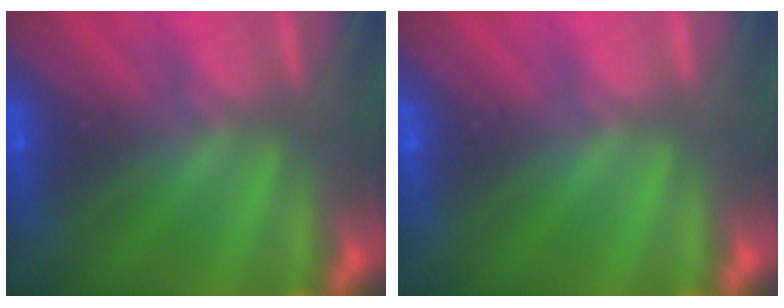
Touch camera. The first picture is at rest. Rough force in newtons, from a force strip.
{"total": 0.0}